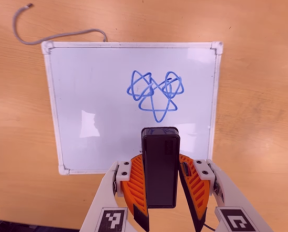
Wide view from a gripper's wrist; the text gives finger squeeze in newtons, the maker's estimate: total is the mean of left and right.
{"total": 5.8, "left": 5.0, "right": 6.5}